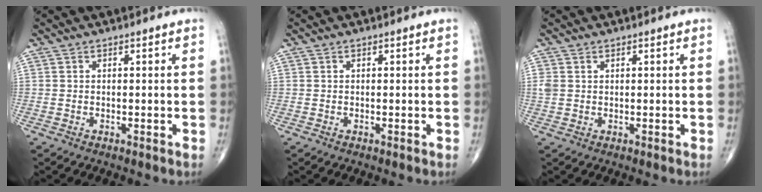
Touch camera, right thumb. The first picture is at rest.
{"total": 0.0}
{"total": 2.1, "force": [0.6, 1.7, 1.1], "torque": [-0.026, 0.004, 0.016]}